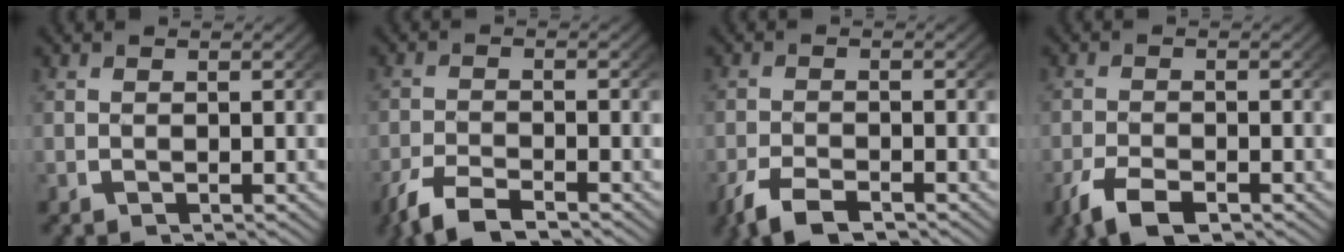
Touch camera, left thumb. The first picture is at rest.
{"total": 4.1, "force": [-3.3, 1.6, 1.8], "torque": [-0.043, -0.009, -0.059]}
{"total": 3.6, "force": [-2.9, 1.6, 1.5], "torque": [-0.037, -0.011, -0.050]}
{"total": 3.9, "force": [-2.8, 1.9, 2.0], "torque": [-0.047, -0.015, -0.046]}